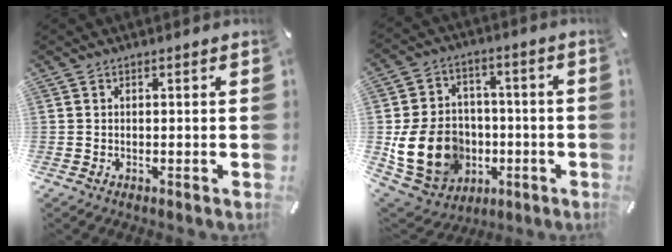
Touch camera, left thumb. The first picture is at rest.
{"total": 16.8, "force": [-3.6, 13.9, 8.7], "torque": [-0.173, 0.024, -0.053]}